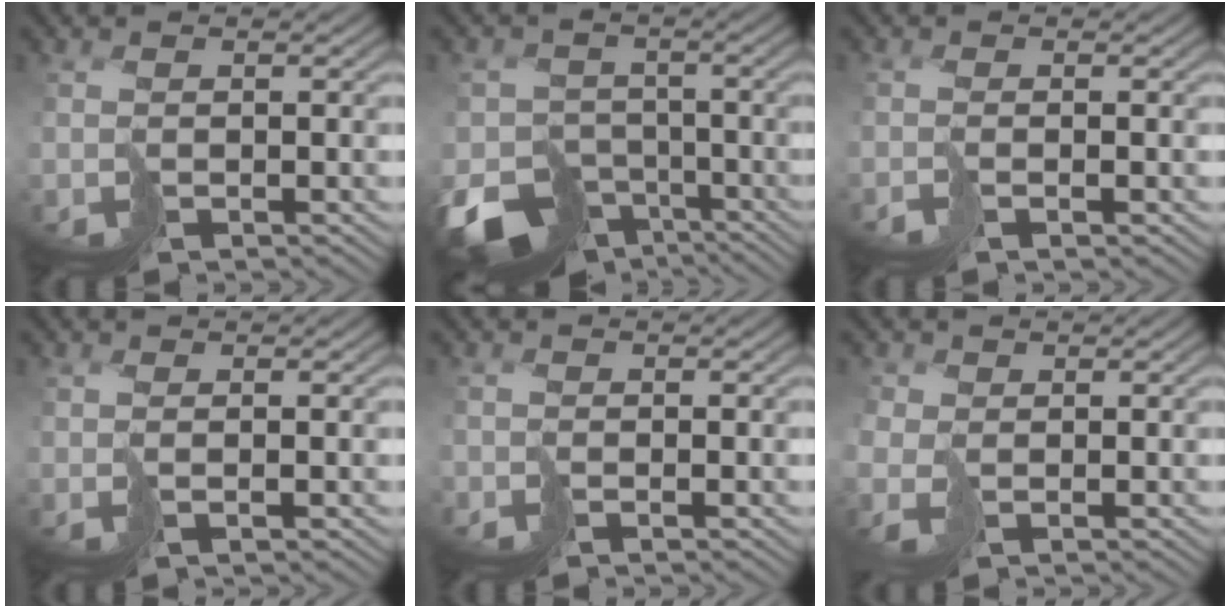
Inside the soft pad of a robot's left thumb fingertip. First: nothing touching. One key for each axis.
{"total": 10.7, "fx": -6.6, "fy": 7.3, "fz": 4.1, "tx": -0.081, "ty": -0.039, "tz": -0.101}
{"total": 1.3, "fx": -0.7, "fy": 0.0, "fz": 1.1, "tx": -0.023, "ty": 0.000, "tz": -0.022}
{"total": 1.6, "fx": 0.1, "fy": 0.2, "fz": 1.6, "tx": -0.035, "ty": -0.003, "tz": 0.001}
{"total": 0.7, "fx": -0.5, "fy": 0.4, "fz": 0.3, "tx": -0.007, "ty": -0.003, "tz": -0.012}
{"total": 2.7, "fx": -0.3, "fy": 2.0, "fz": 1.8, "tx": -0.061, "ty": -0.005, "tz": -0.009}